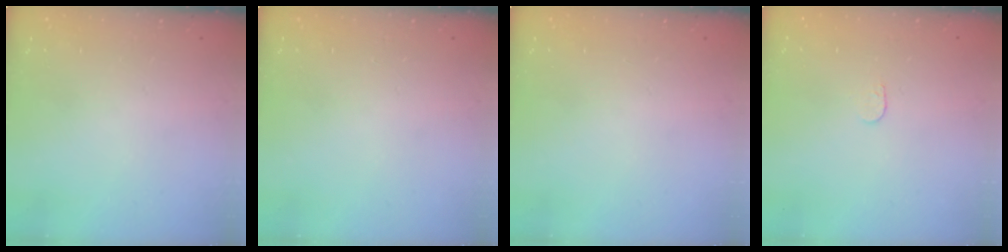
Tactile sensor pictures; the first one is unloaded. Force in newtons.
{"total": 0.0}
{"total": 0.0}
{"total": 3.3, "press": 3.3, "slide": 0.3}